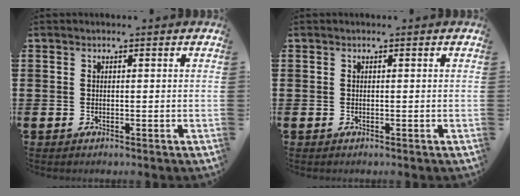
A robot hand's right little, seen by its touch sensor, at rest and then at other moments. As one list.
[{"total": 0.0}]